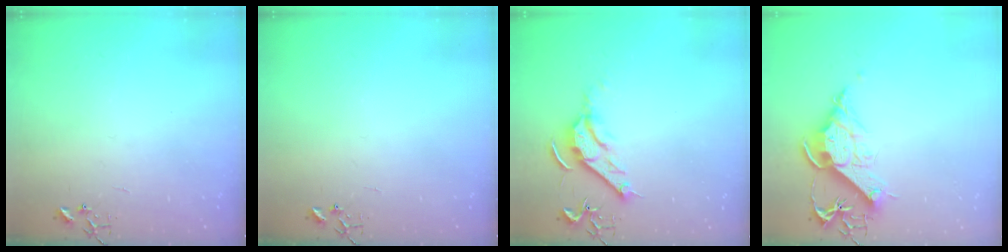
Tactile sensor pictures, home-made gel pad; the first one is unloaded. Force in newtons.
{"total": 0.0}
{"total": 10.3, "press": 10.2, "slide": 1.3}
{"total": 13.2, "press": 13.1, "slide": 1.6}